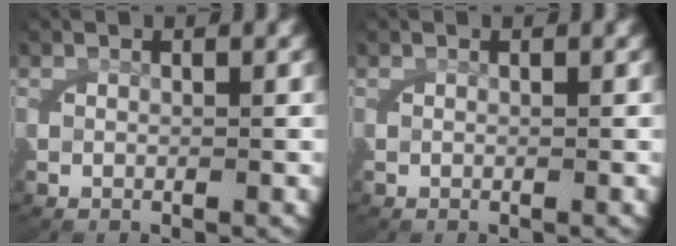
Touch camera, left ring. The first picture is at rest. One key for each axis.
{"total": 0.0}